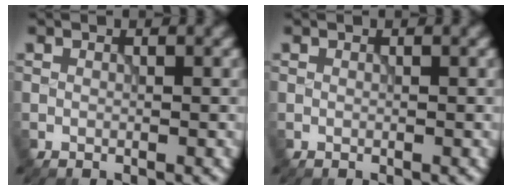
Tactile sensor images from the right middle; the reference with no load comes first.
{"total": 0.0}